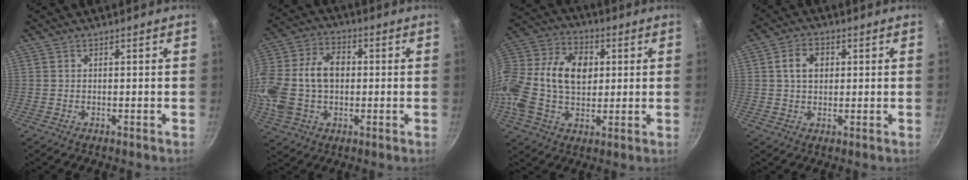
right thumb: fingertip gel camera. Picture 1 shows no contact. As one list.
[{"total": 20.1, "force": [0.3, 14.2, 14.3], "torque": [-0.299, 0.036, 0.004]}, {"total": 21.7, "force": [2.0, 14.7, 15.8], "torque": [-0.302, 0.031, 0.023]}, {"total": 5.6, "force": [1.2, 4.1, 3.7], "torque": [-0.046, 0.007, 0.017]}]